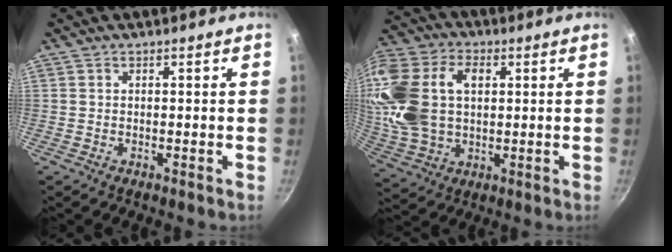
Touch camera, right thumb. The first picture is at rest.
{"total": 20.3, "force": [3.4, 13.7, 14.5], "torque": [-0.293, 0.014, 0.065]}